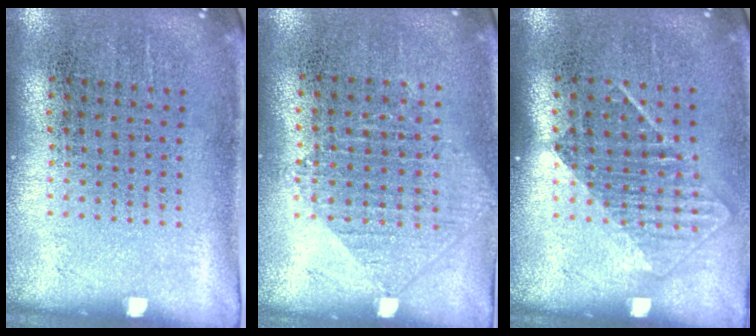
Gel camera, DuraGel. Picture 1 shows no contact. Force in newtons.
{"total": 0.9, "press": 0.8, "slide": 0.3}
{"total": 1.4, "press": 1.1, "slide": 0.9}